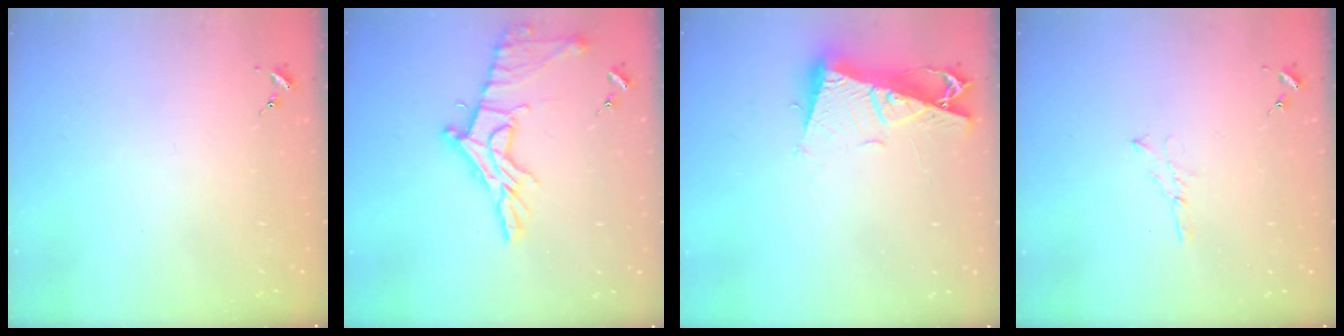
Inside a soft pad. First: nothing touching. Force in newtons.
{"total": 14.4, "press": 14.4, "slide": 1.1}
{"total": 11.2, "press": 11.1, "slide": 1.3}
{"total": 3.3, "press": 3.3, "slide": 0.4}